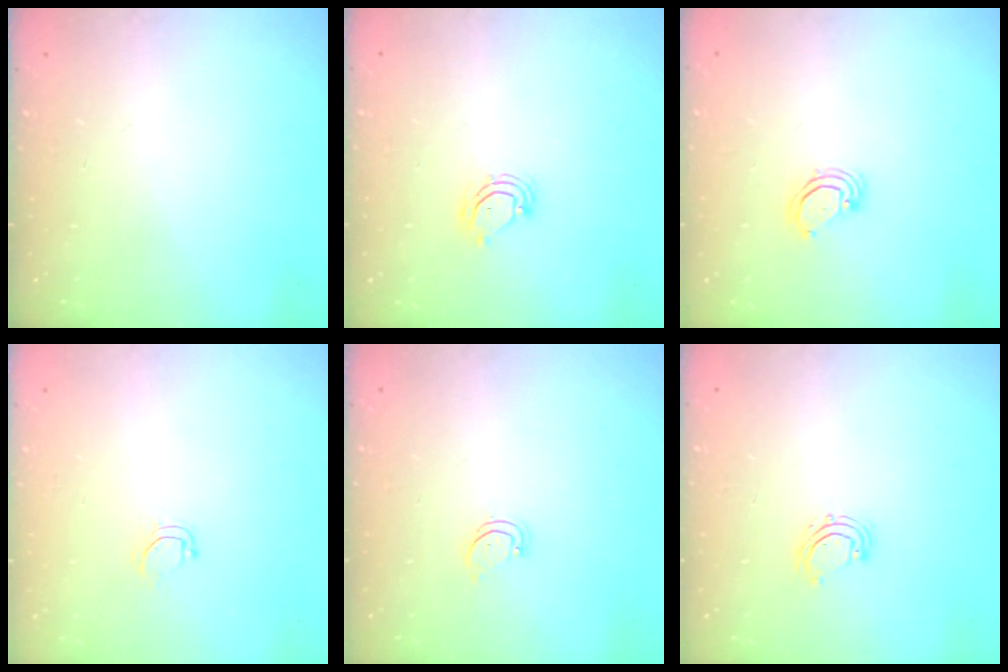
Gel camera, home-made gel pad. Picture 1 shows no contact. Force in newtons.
{"total": 5.5, "press": 5.5, "slide": 0.3}
{"total": 3.0, "press": 2.9, "slide": 0.3}
{"total": 4.6, "press": 4.6, "slide": 0.4}
{"total": 1.9, "press": 1.9, "slide": 0.2}
{"total": 3.9, "press": 3.9, "slide": 0.2}